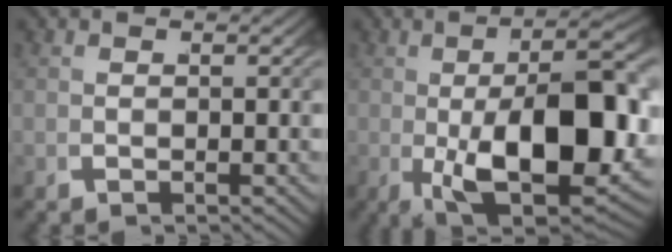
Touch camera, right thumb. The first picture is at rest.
{"total": 16.0, "force": [-2.5, 7.6, 13.9], "torque": [-0.247, -0.041, -0.008]}